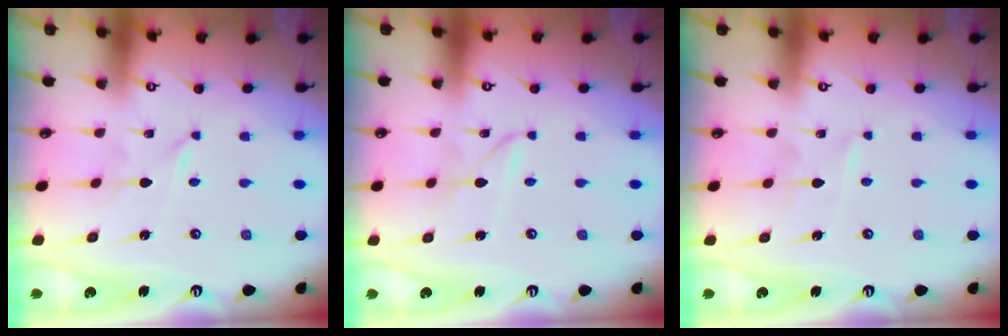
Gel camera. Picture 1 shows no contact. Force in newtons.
{"total": 2.1, "press": 2.1, "slide": 0.2}
{"total": 2.4, "press": 2.3, "slide": 0.3}